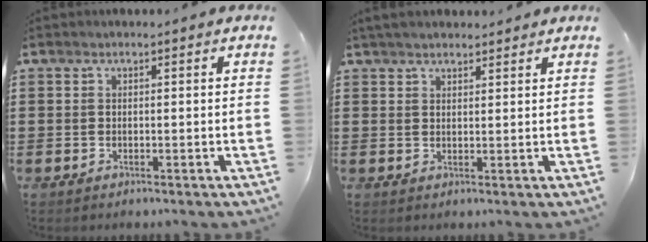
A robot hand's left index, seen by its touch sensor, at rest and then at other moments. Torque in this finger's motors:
{"motor_torque": [0.61, 0.64, 0.40, 0.03]}